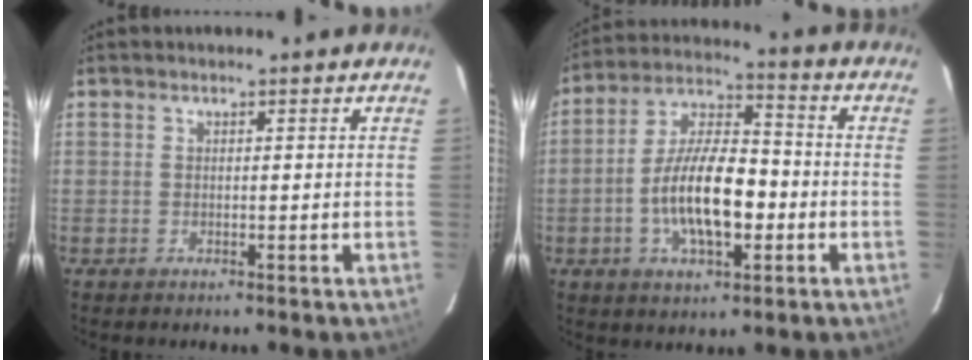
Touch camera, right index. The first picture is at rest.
{"total": 14.2, "force": [-3.4, 5.8, 12.5], "torque": [-0.242, 0.007, -0.060]}